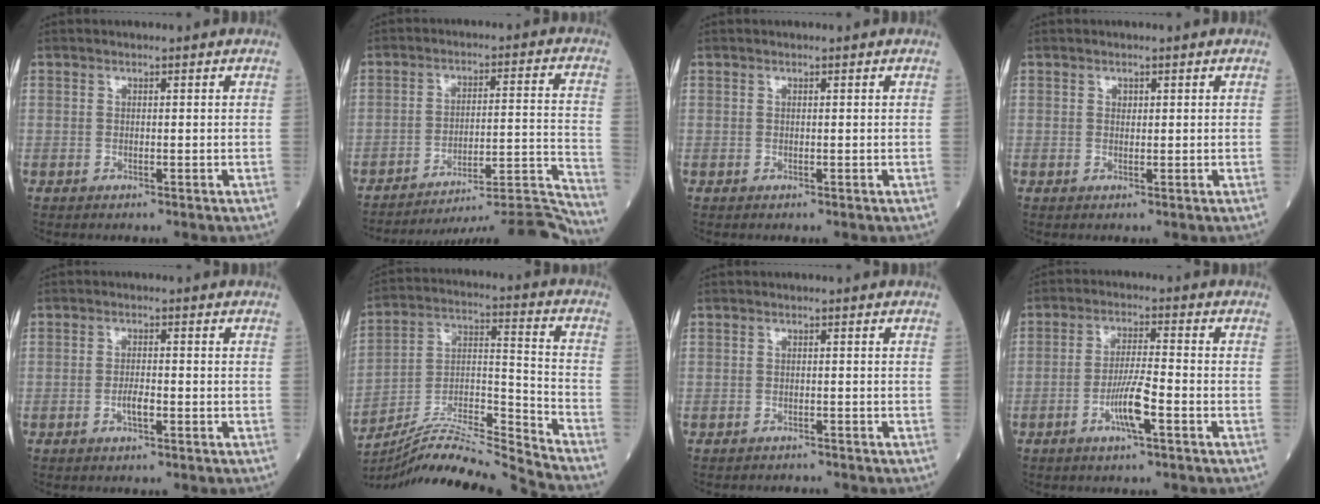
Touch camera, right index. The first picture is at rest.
{"total": 19.6, "force": [-18.9, -2.5, 4.3], "torque": [-0.018, 0.022, -0.260]}
{"total": 0.0}
{"total": 0.6, "force": [0.3, 0.5, 0.3], "torque": [-0.001, -0.001, 0.004]}
{"total": 2.3, "force": [-0.9, 0.5, 2.0], "torque": [-0.036, 0.002, -0.016]}
{"total": 17.0, "force": [-16.3, -2.0, 4.7], "torque": [-0.083, 0.026, -0.287]}
{"total": 1.5, "force": [-1.4, 0.1, -0.3], "torque": [0.005, -0.005, -0.022]}
{"total": 6.0, "force": [-2.6, 0.2, 5.4], "torque": [-0.105, -0.003, -0.049]}